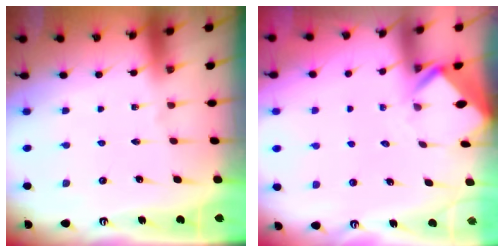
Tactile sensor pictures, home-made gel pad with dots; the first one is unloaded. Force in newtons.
{"total": 2.7, "press": 2.7, "slide": 0.1}